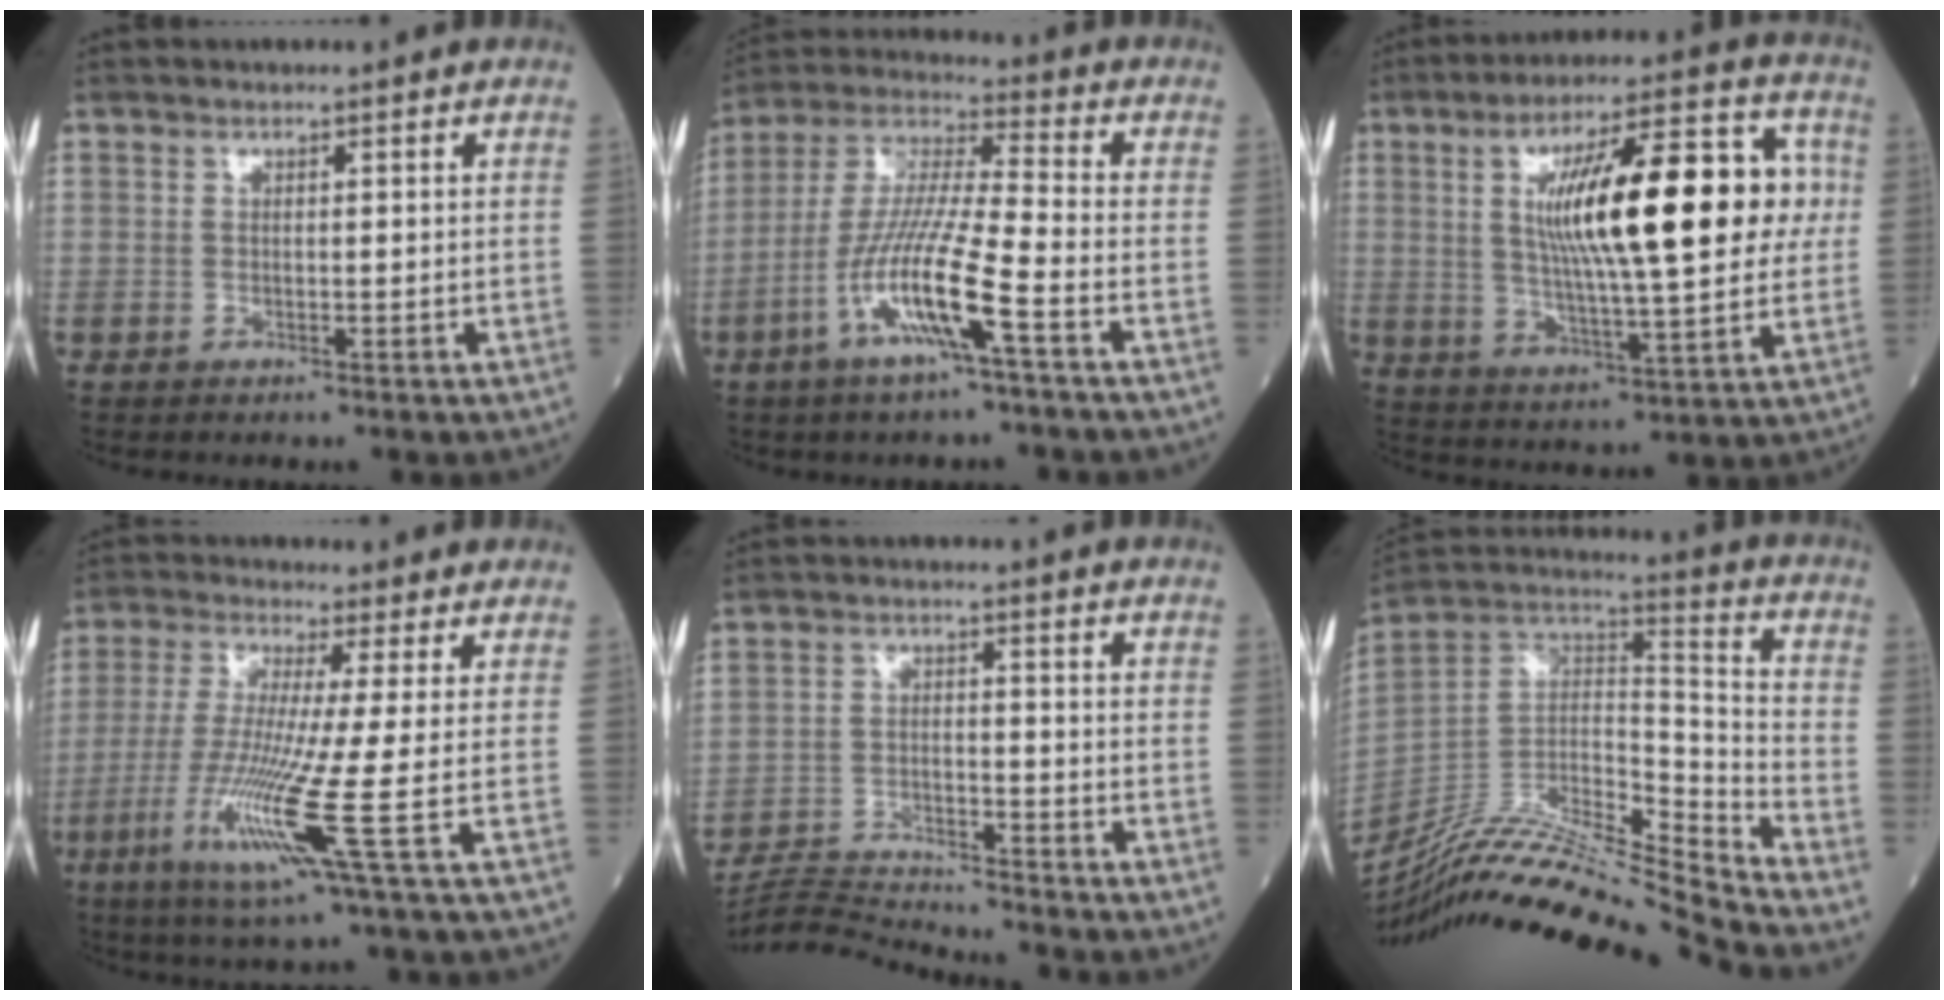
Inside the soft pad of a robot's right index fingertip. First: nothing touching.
{"total": 12.9, "force": [-5.2, 0.2, 11.8], "torque": [-0.248, -0.004, -0.104]}
{"total": 19.8, "force": [3.2, 4.0, 19.1], "torque": [-0.312, 0.030, 0.050]}
{"total": 11.2, "force": [-3.5, -1.9, 10.5], "torque": [-0.221, -0.031, -0.070]}
{"total": 9.9, "force": [-9.8, -1.6, 0.5], "torque": [-0.010, 0.001, -0.176]}
{"total": 22.6, "force": [-21.1, -1.6, 7.9], "torque": [-0.170, 0.009, -0.370]}